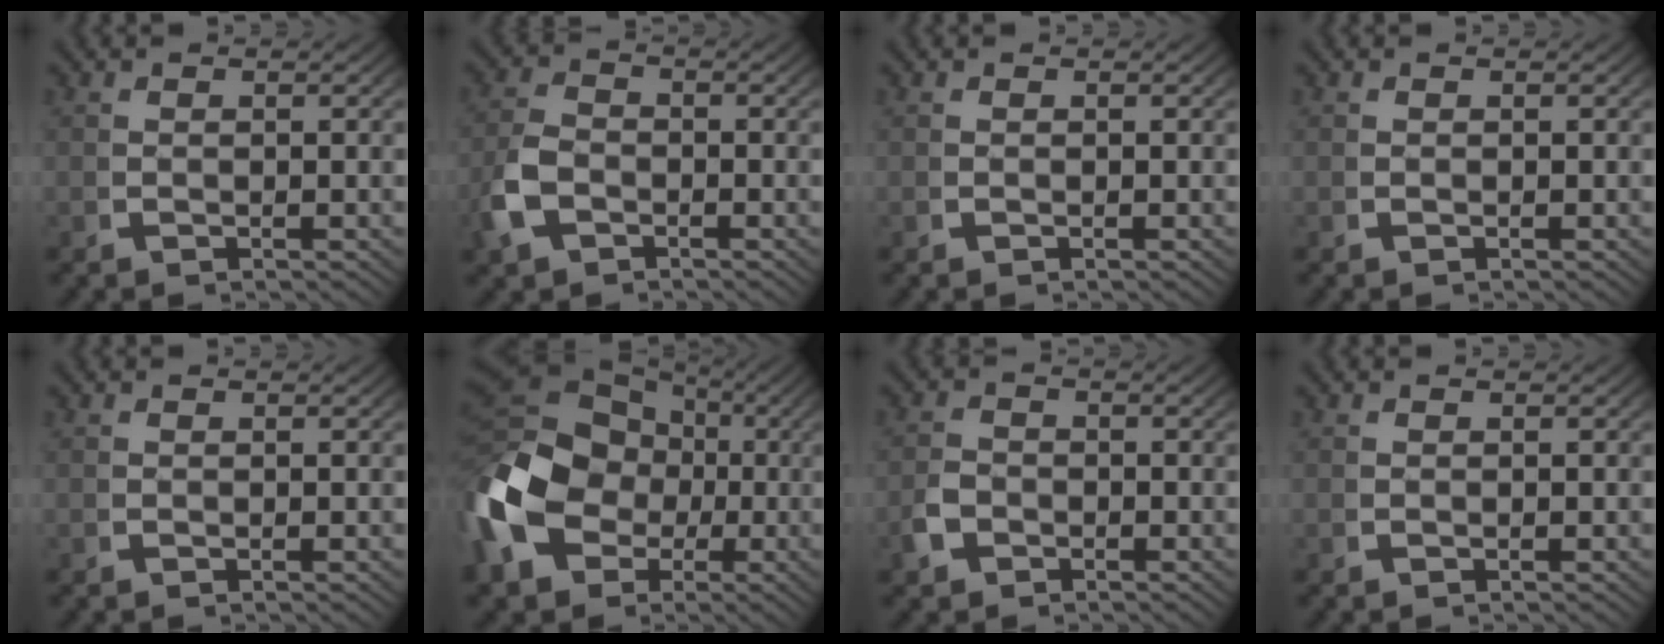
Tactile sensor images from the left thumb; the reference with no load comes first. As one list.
[{"total": 4.0, "force": [-1.4, 2.9, 2.4], "torque": [-0.072, -0.009, -0.023]}, {"total": 0.0}, {"total": 0.0}, {"total": 0.0}, {"total": 13.4, "force": [-0.1, 10.5, 8.3], "torque": [-0.214, -0.038, 0.020]}, {"total": 2.1, "force": [-1.1, 1.7, 0.8], "torque": [-0.026, -0.008, -0.019]}, {"total": 0.0}]